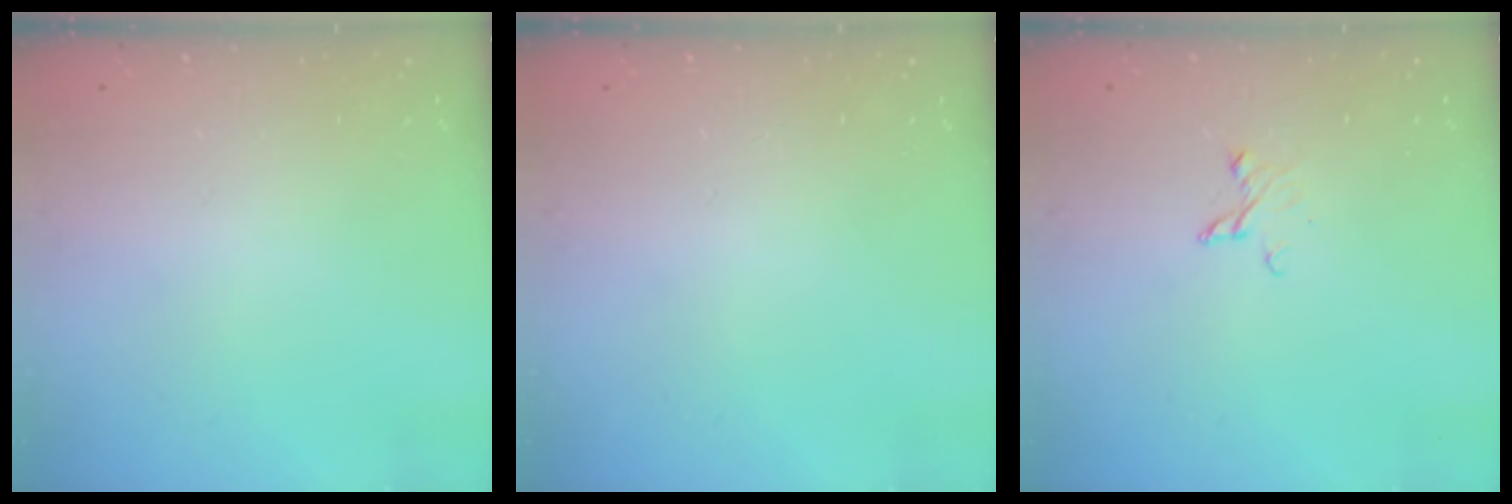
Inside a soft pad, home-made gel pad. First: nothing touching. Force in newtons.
{"total": 0.0}
{"total": 4.0, "press": 4.0, "slide": 0.4}